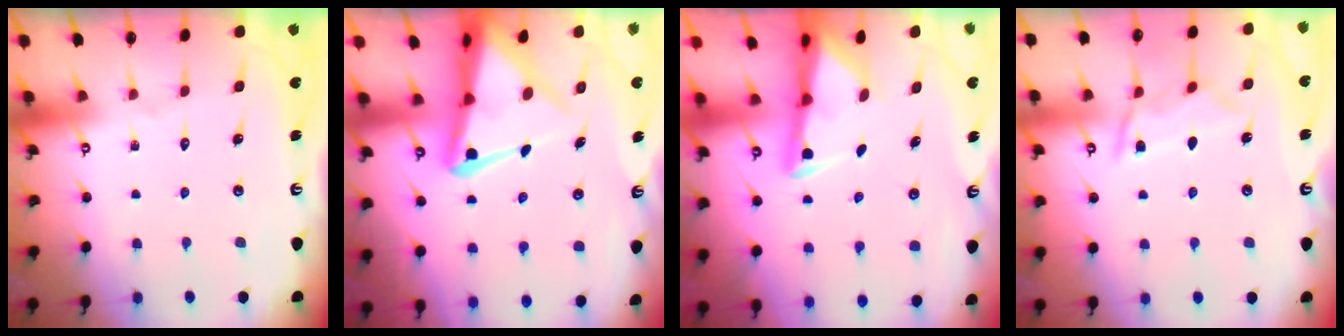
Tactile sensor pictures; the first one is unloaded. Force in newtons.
{"total": 9.0, "press": 8.9, "slide": 1.3}
{"total": 3.2, "press": 3.1, "slide": 0.6}
{"total": 9.5, "press": 9.4, "slide": 0.9}